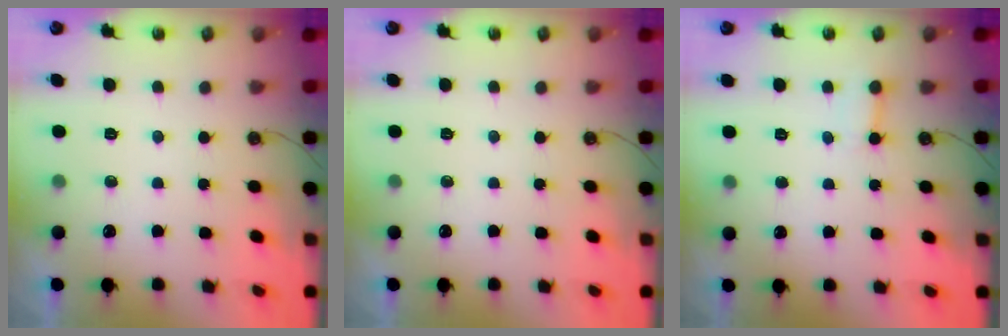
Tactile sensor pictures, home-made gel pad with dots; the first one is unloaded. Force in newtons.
{"total": 0.0}
{"total": 3.0, "press": 3.0, "slide": 0.5}